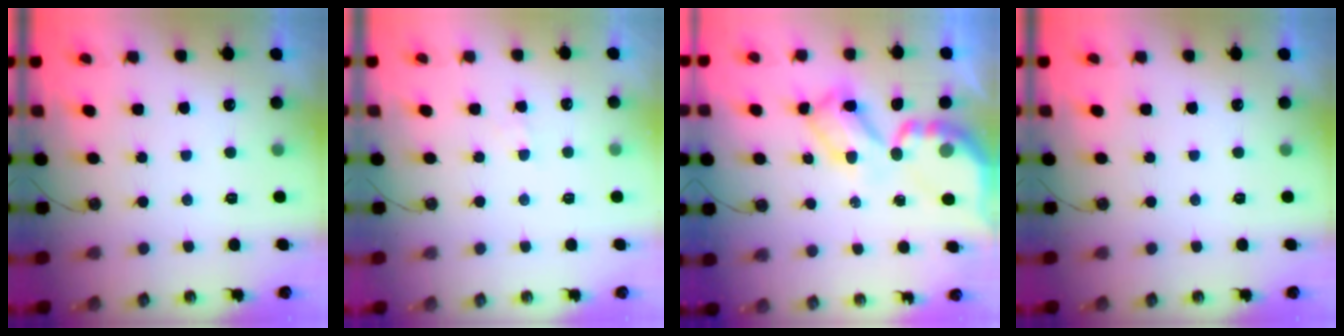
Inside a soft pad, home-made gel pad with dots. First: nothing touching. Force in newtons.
{"total": 3.9, "press": 3.8, "slide": 0.5}
{"total": 8.6, "press": 8.6, "slide": 0.6}
{"total": 0.0}